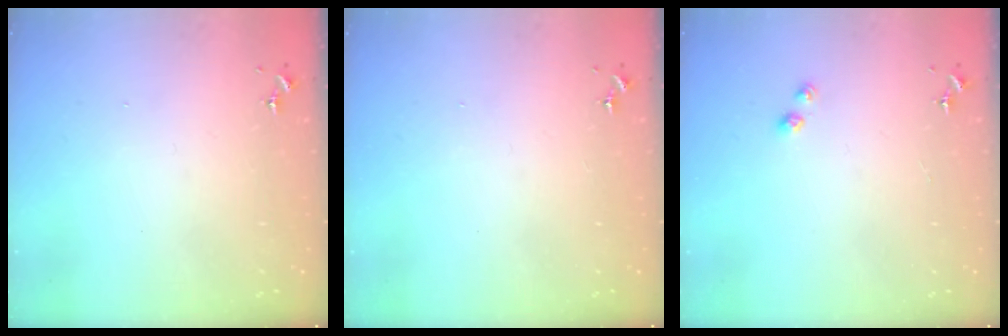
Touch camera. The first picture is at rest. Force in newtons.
{"total": 0.0}
{"total": 2.6, "press": 2.6, "slide": 0.4}